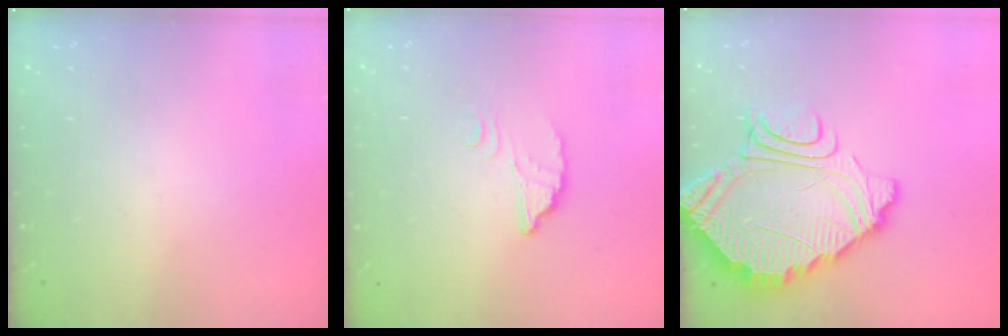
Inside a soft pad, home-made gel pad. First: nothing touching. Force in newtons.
{"total": 2.4, "press": 2.4, "slide": 0.3}
{"total": 10.6, "press": 10.5, "slide": 0.9}